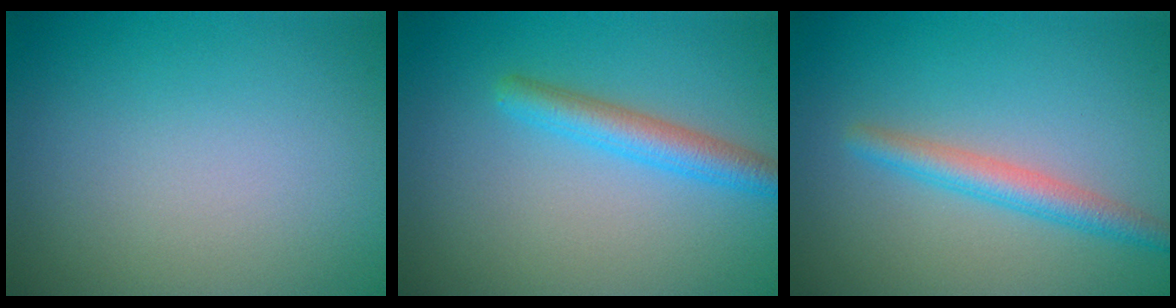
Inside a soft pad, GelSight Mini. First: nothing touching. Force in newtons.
{"total": 3.1, "press": 3.1, "slide": 0.1}
{"total": 2.8, "press": 2.8, "slide": 0.1}